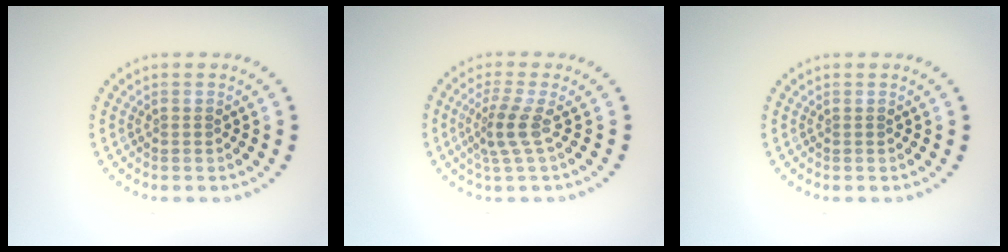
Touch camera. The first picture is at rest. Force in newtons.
{"total": 2.5, "press": 1.8, "slide": 1.8}
{"total": 0.0}